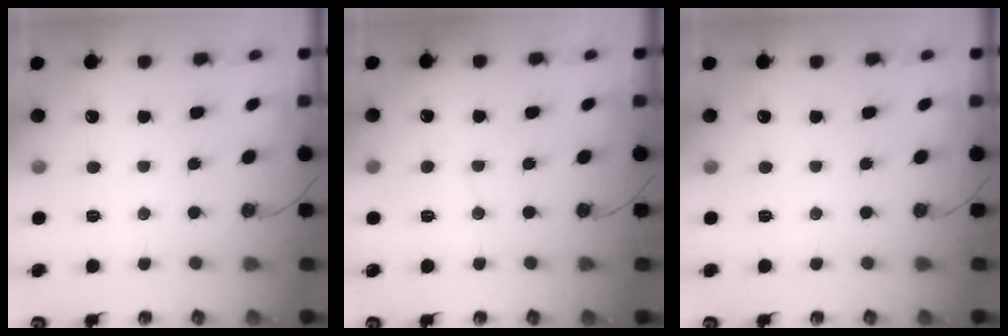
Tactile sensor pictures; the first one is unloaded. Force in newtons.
{"total": 3.2, "press": 3.2, "slide": 0.3}
{"total": 0.0}